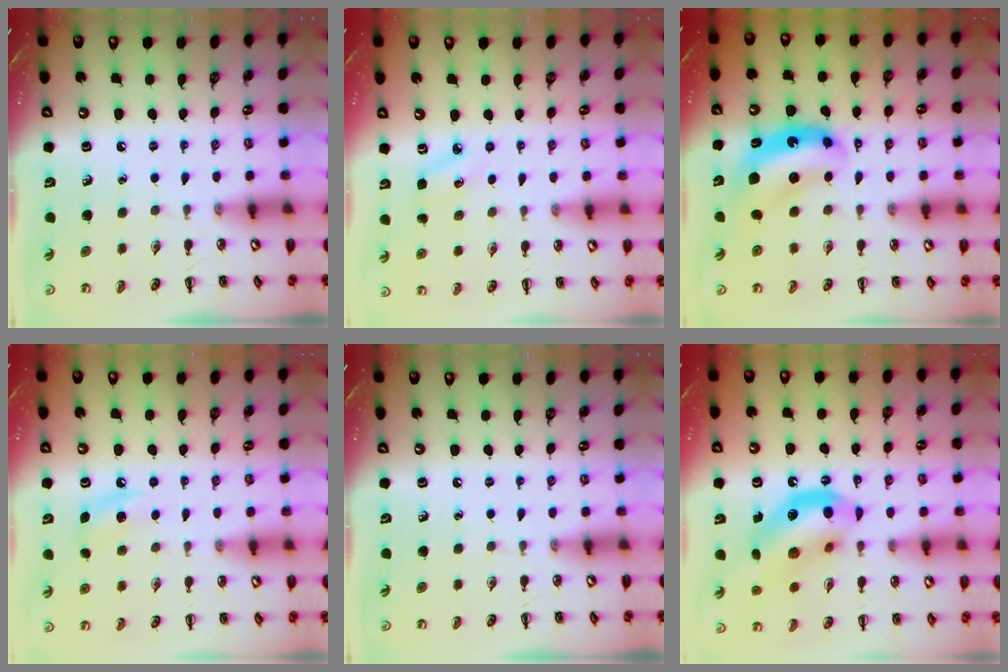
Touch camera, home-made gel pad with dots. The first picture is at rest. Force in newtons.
{"total": 4.4, "press": 4.2, "slide": 1.3}
{"total": 8.2, "press": 7.9, "slide": 2.2}
{"total": 6.3, "press": 6.1, "slide": 1.5}
{"total": 0.0}
{"total": 15.3, "press": 15.0, "slide": 3.3}